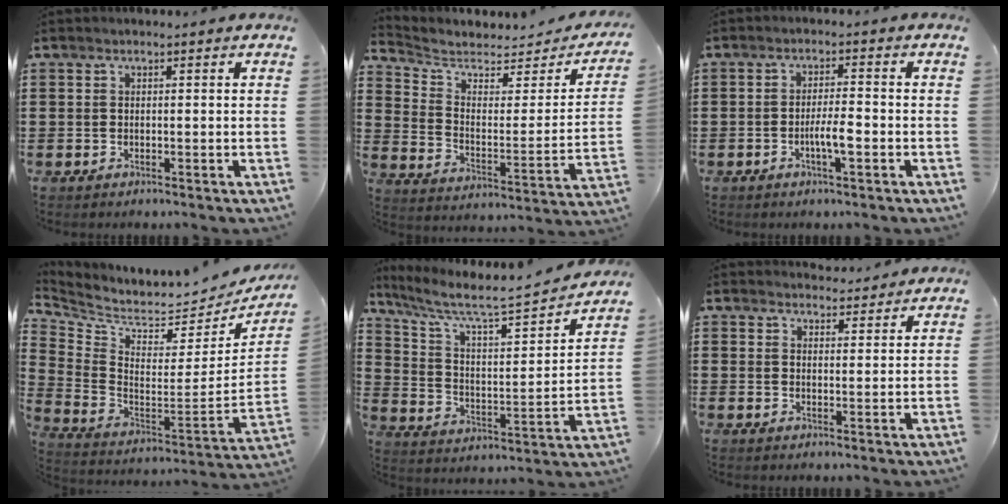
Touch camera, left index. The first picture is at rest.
{"total": 5.0, "force": [4.2, 2.1, 1.9], "torque": [-0.065, -0.026, 0.068]}
{"total": 4.1, "force": [-1.3, 0.7, 3.8], "torque": [-0.073, 0.000, -0.026]}
{"total": 4.2, "force": [3.2, 1.9, 2.0], "torque": [-0.063, -0.047, 0.048]}
{"total": 6.3, "force": [5.3, 0.6, 3.3], "torque": [-0.094, -0.045, 0.081]}
{"total": 3.0, "force": [2.9, 0.5, 0.1], "torque": [-0.001, -0.012, 0.054]}